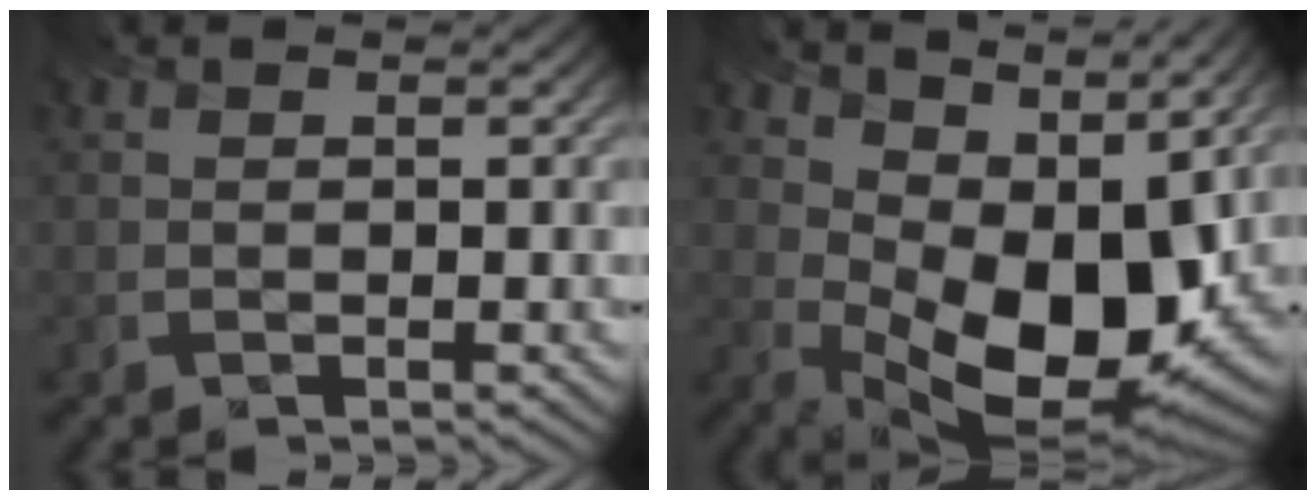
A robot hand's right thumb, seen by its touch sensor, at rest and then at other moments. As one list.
[{"total": 13.4, "force": [3.7, 7.9, 10.1], "torque": [-0.176, -0.022, 0.075]}]